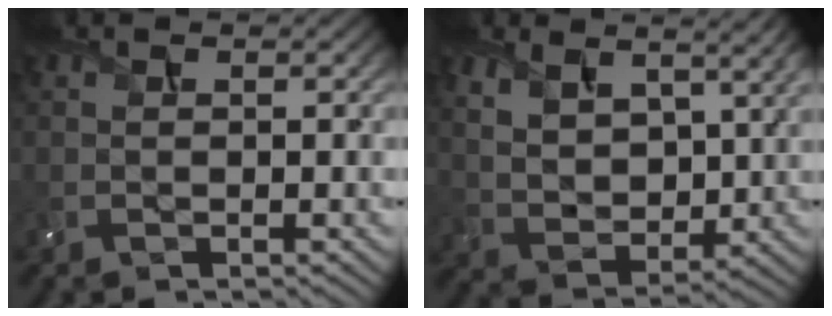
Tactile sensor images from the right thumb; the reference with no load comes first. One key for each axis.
{"total": 8.4, "fx": 4.4, "fy": 4.6, "fz": 5.5, "tx": -0.140, "ty": -0.007, "tz": 0.089}